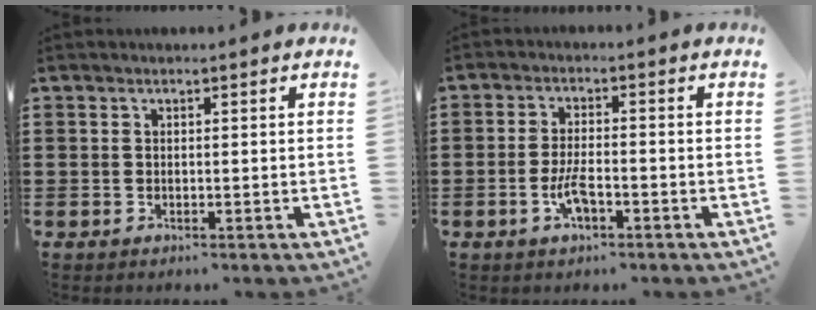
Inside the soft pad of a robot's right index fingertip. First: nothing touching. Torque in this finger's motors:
{"motor_torque": [2.14, 0.00, 0.14, 0.04]}